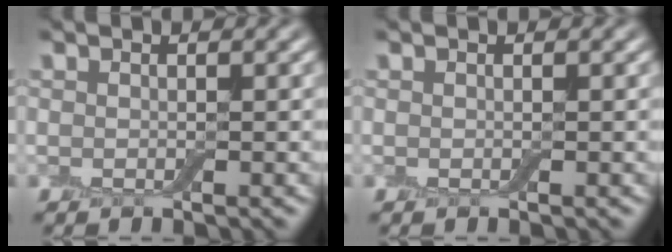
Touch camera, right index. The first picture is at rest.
{"total": 0.0}